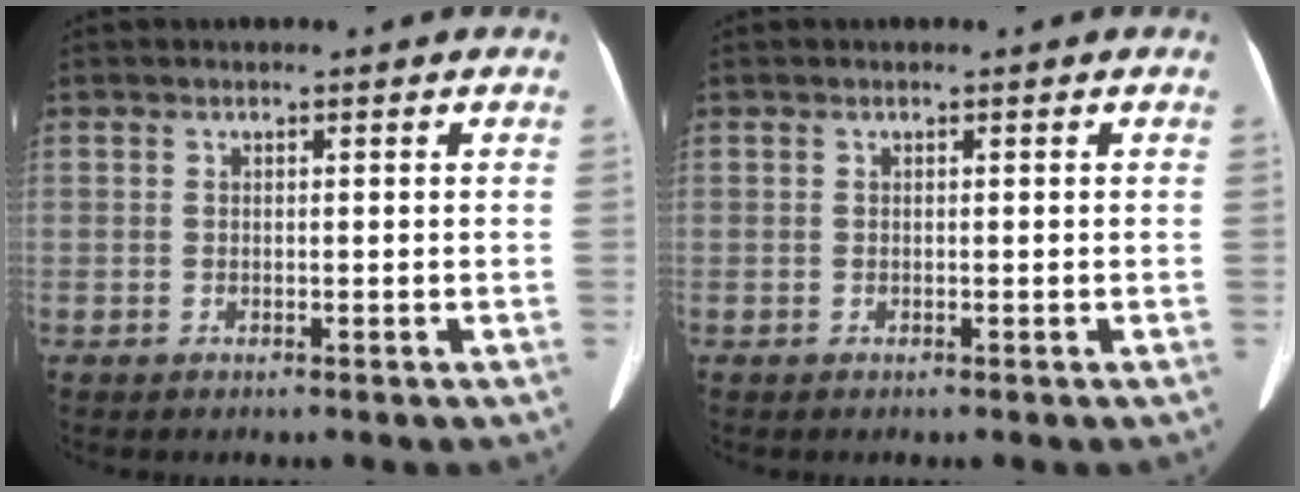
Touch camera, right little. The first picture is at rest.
{"total": 0.0}